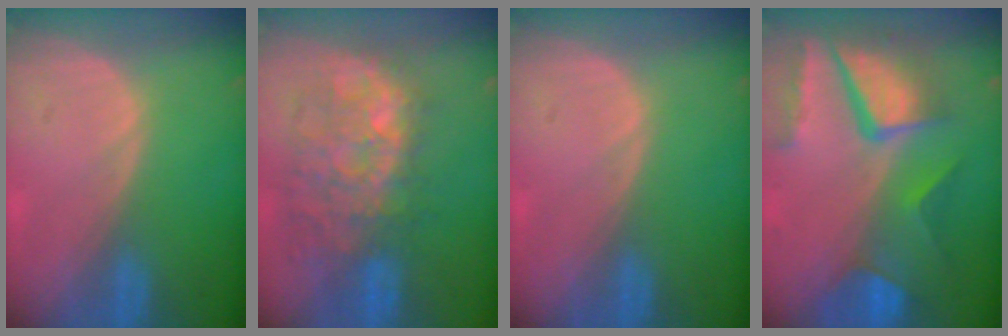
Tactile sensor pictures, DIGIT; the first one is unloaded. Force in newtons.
{"total": 10.5, "press": 9.9, "slide": 3.4}
{"total": 0.0}
{"total": 11.2, "press": 9.2, "slide": 6.4}